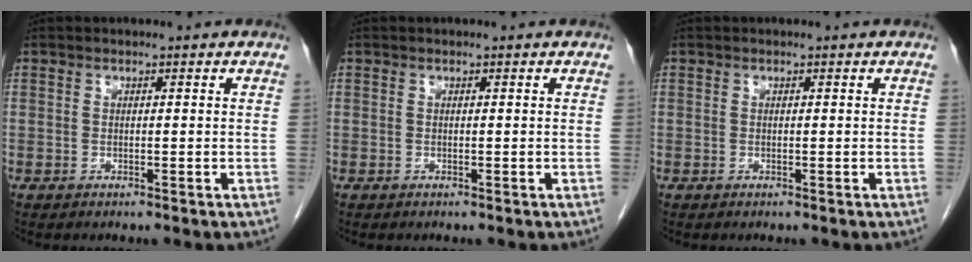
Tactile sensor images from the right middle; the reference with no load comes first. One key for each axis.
{"total": 0.0}
{"total": 0.0}